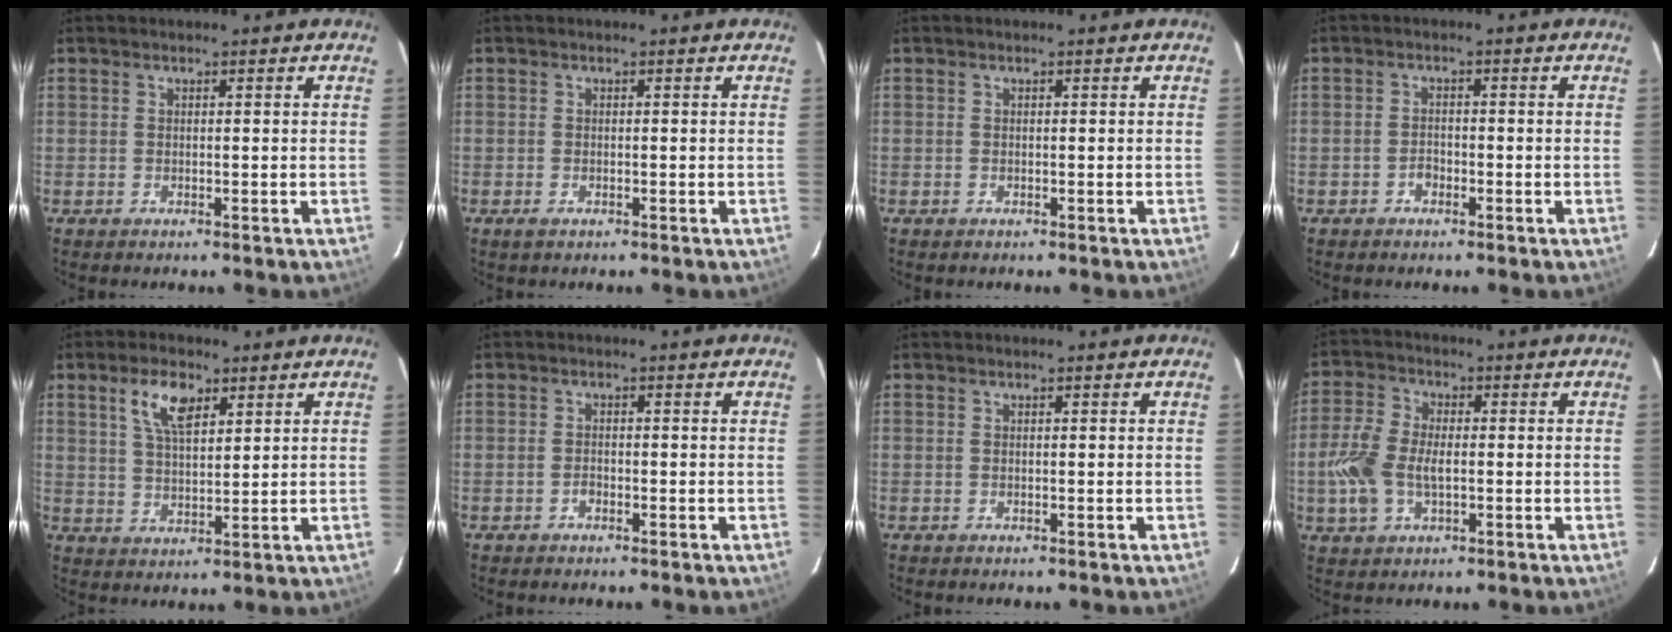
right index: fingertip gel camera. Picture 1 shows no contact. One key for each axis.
{"total": 1.1, "fx": -0.7, "fy": 0.5, "fz": 0.7, "tx": -0.013, "ty": -0.002, "tz": -0.014}
{"total": 0.0}
{"total": 1.8, "fx": -1.2, "fy": 1.2, "fz": 0.6, "tx": -0.013, "ty": 0.005, "tz": -0.020}
{"total": 7.0, "fx": 3.7, "fy": 3.1, "fz": 5.1, "tx": -0.096, "ty": 0.011, "tz": 0.071}
{"total": 1.1, "fx": -0.8, "fy": 0.6, "fz": 0.4, "tx": -0.010, "ty": 0.003, "tz": -0.015}
{"total": 0.0}
{"total": 9.5, "fx": -1.6, "fy": 5.8, "fz": 7.3, "tx": -0.166, "ty": 0.007, "tz": -0.028}